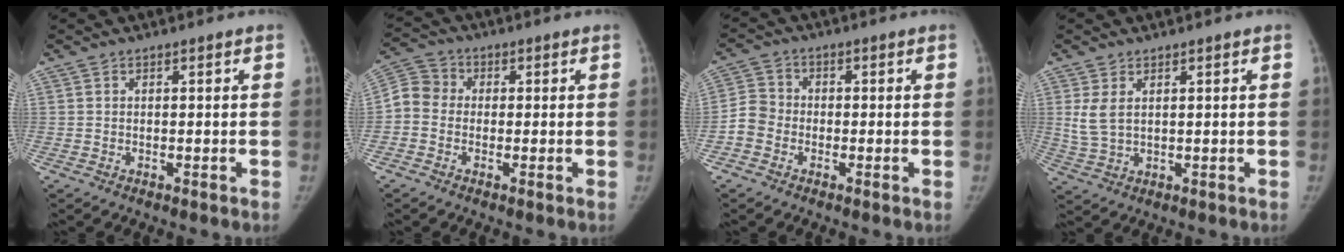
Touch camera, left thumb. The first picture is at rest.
{"total": 5.5, "force": [-0.5, 4.9, 2.5], "torque": [-0.038, 0.015, -0.028]}
{"total": 4.5, "force": [-1.7, 3.9, 1.6], "torque": [-0.022, 0.011, -0.044]}
{"total": 4.5, "force": [1.6, 2.4, 3.4], "torque": [-0.073, -0.006, 0.042]}